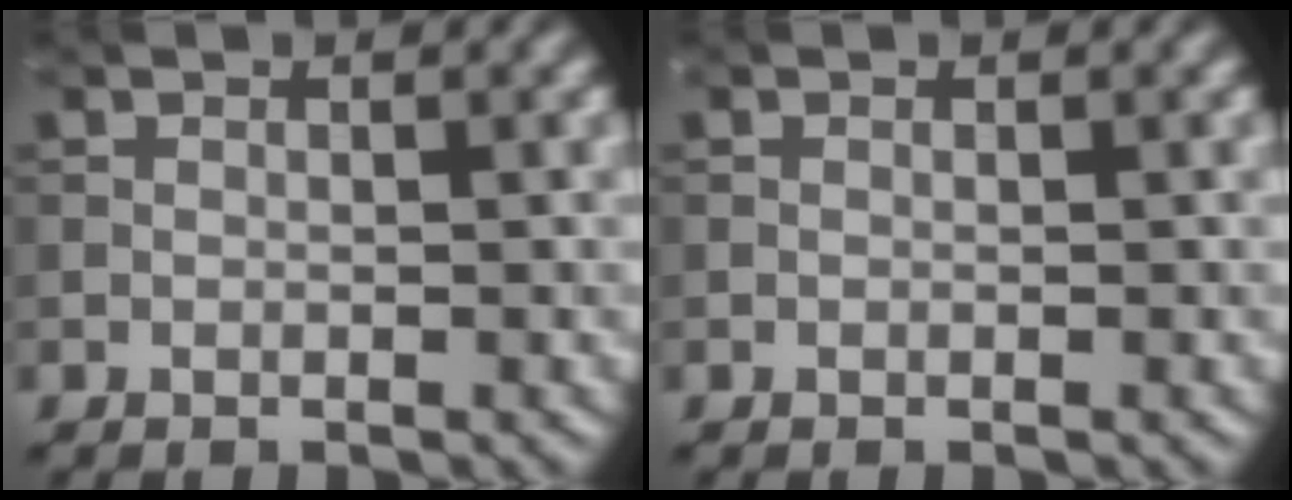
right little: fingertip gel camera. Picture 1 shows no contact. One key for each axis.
{"total": 0.0}